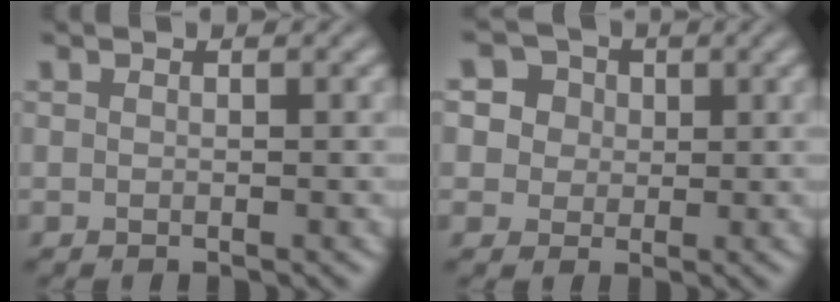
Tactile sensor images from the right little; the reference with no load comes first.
{"total": 6.0, "force": [2.9, 4.7, 2.3], "torque": [-0.041, 0.019, 0.029]}